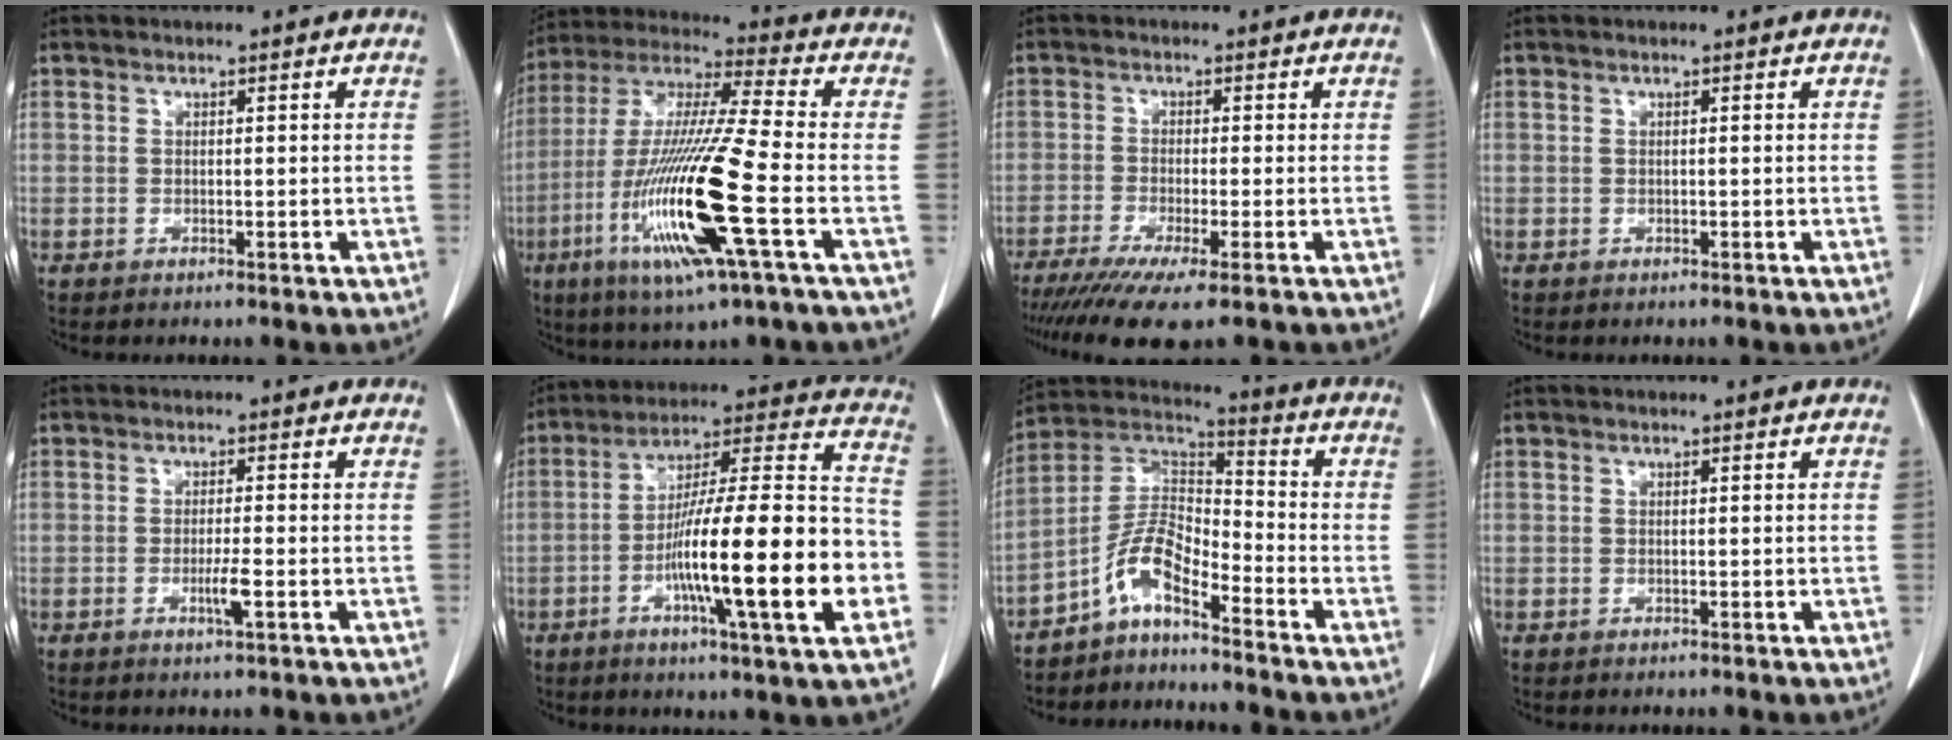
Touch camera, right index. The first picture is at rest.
{"total": 19.2, "force": [-6.0, 0.3, 18.2], "torque": [-0.390, -0.027, -0.118]}
{"total": 8.4, "force": [-5.9, 0.4, 5.9], "torque": [-0.092, -0.020, -0.098]}
{"total": 0.0}
{"total": 2.5, "force": [-0.9, -0.1, 2.4], "torque": [-0.047, -0.005, -0.016]}
{"total": 22.5, "force": [-6.2, 1.4, 21.6], "torque": [-0.326, -0.002, -0.100]}
{"total": 7.5, "force": [-5.2, 2.0, 5.0], "torque": [-0.104, 0.025, -0.108]}
{"total": 0.0}